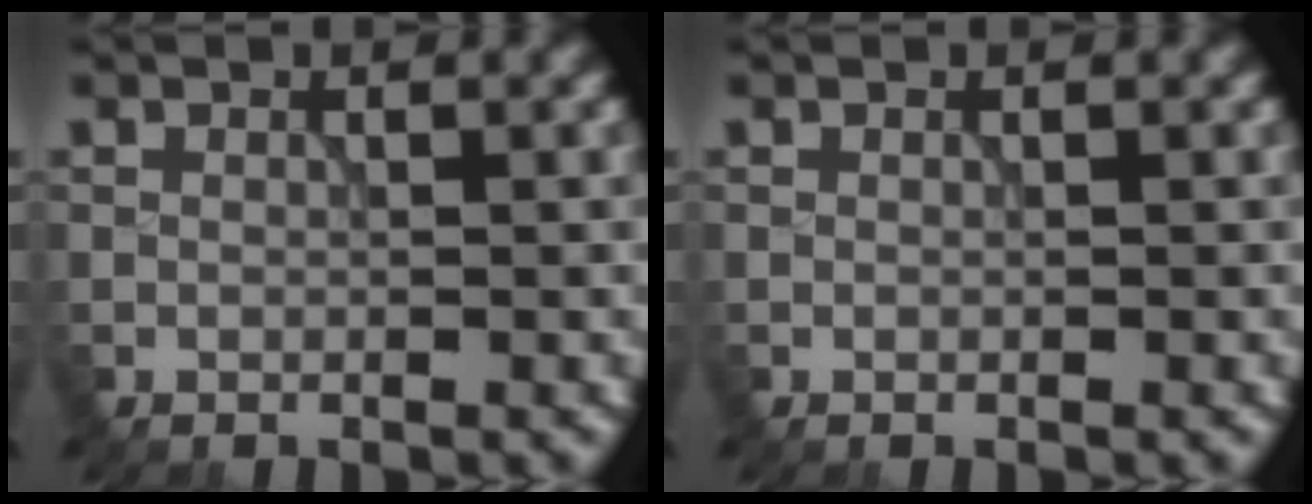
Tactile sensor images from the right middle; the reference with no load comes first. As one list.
[{"total": 0.0}]